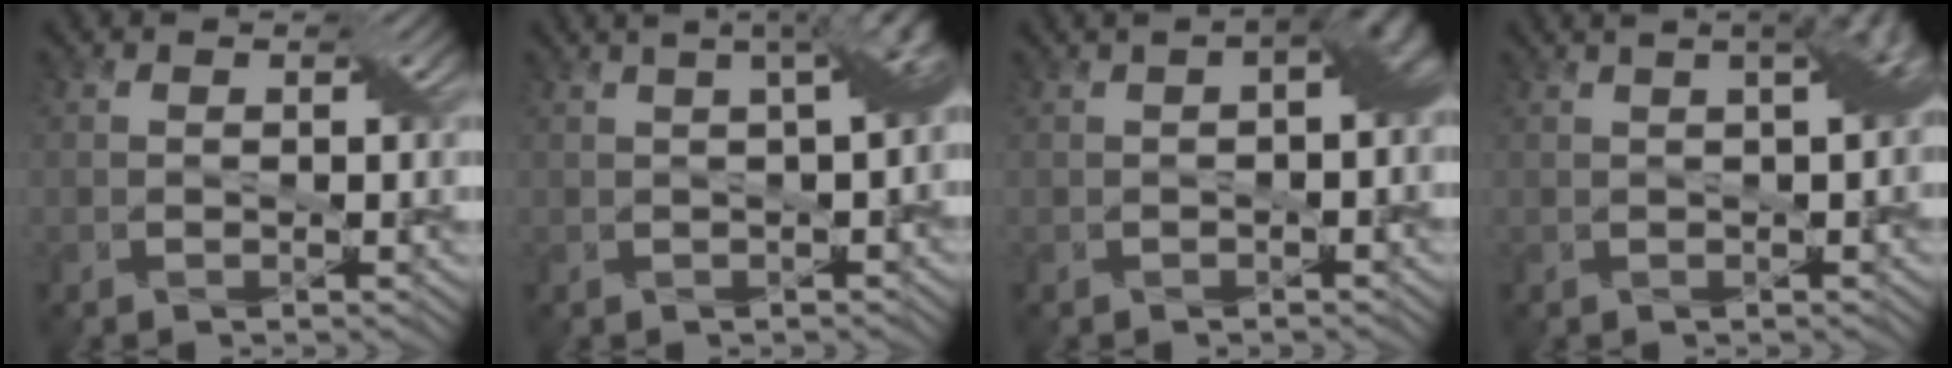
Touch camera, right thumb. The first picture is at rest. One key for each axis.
{"total": 8.8, "fx": 1.8, "fy": 3.5, "fz": 7.9, "tx": -0.065, "ty": 0.047, "tz": 0.004}
{"total": 5.4, "fx": 0.2, "fy": 2.4, "fz": 4.8, "tx": -0.057, "ty": 0.010, "tz": 0.008}
{"total": 5.0, "fx": 1.4, "fy": 1.6, "fz": 4.5, "tx": -0.042, "ty": 0.028, "tz": 0.007}